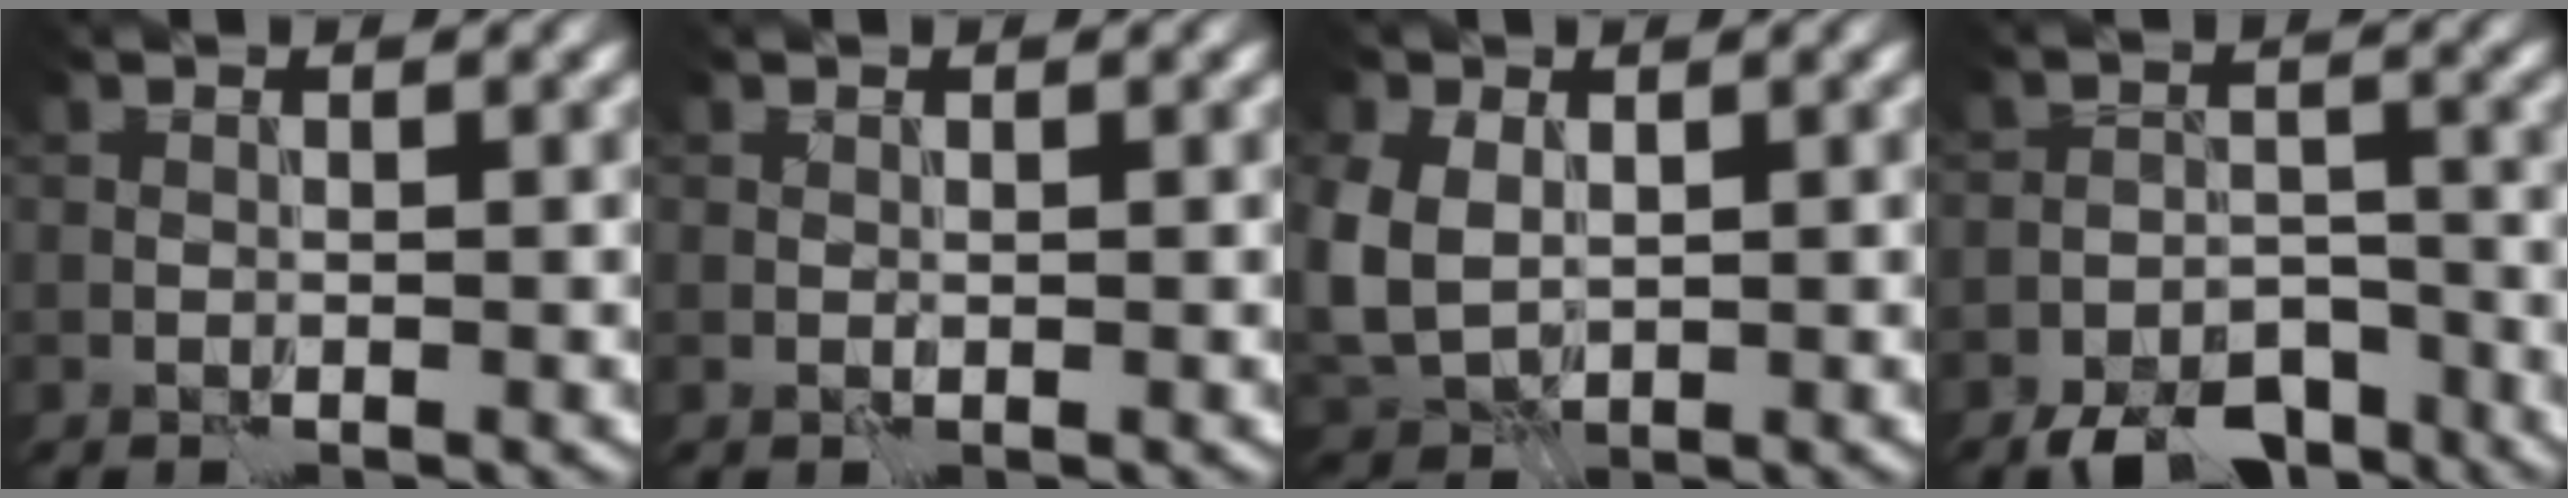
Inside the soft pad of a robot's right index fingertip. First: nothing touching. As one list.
[{"total": 0.0}, {"total": 6.0, "force": [0.8, 4.7, 3.7], "torque": [-0.109, -0.007, 0.021]}, {"total": 6.8, "force": [-5.6, 2.8, 2.7], "torque": [-0.030, -0.006, -0.097]}]